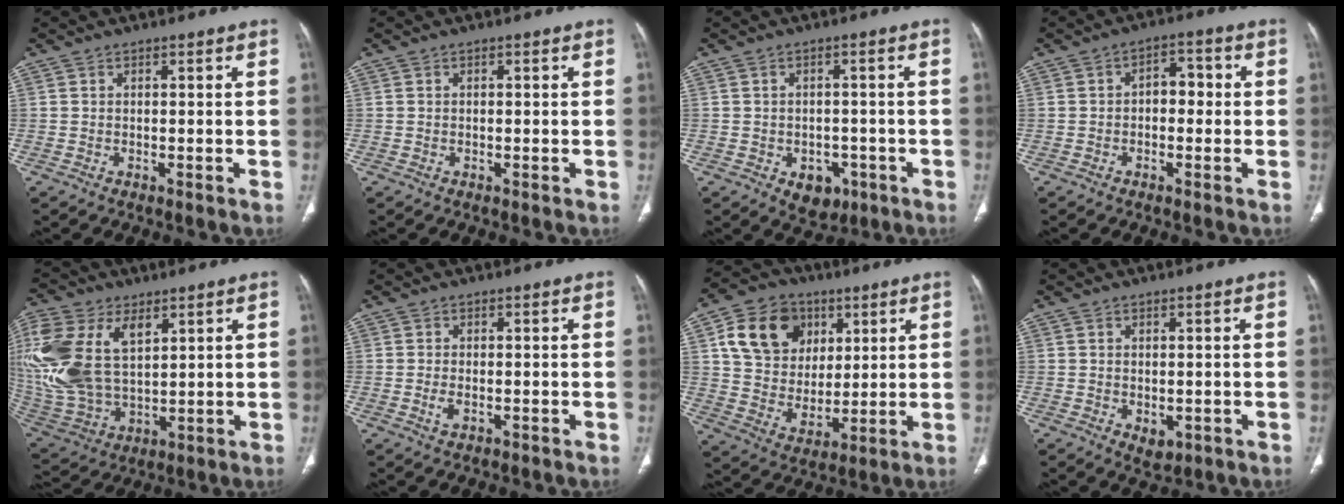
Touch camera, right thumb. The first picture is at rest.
{"total": 0.0}
{"total": 5.7, "force": [-2.4, 4.2, 3.0], "torque": [-0.016, 0.012, -0.022]}
{"total": 4.5, "force": [-0.2, 2.9, 3.4], "torque": [-0.028, 0.019, -0.013]}
{"total": 22.6, "force": [7.3, 13.5, 16.6], "torque": [-0.391, -0.011, 0.148]}
{"total": 2.0, "force": [-0.5, 1.0, 1.6], "torque": [-0.038, -0.001, -0.010]}
{"total": 16.3, "force": [6.0, 12.8, 8.0], "torque": [-0.113, -0.013, 0.112]}
{"total": 2.7, "force": [-0.6, 1.9, 1.9], "torque": [-0.022, -0.005, 0.002]}